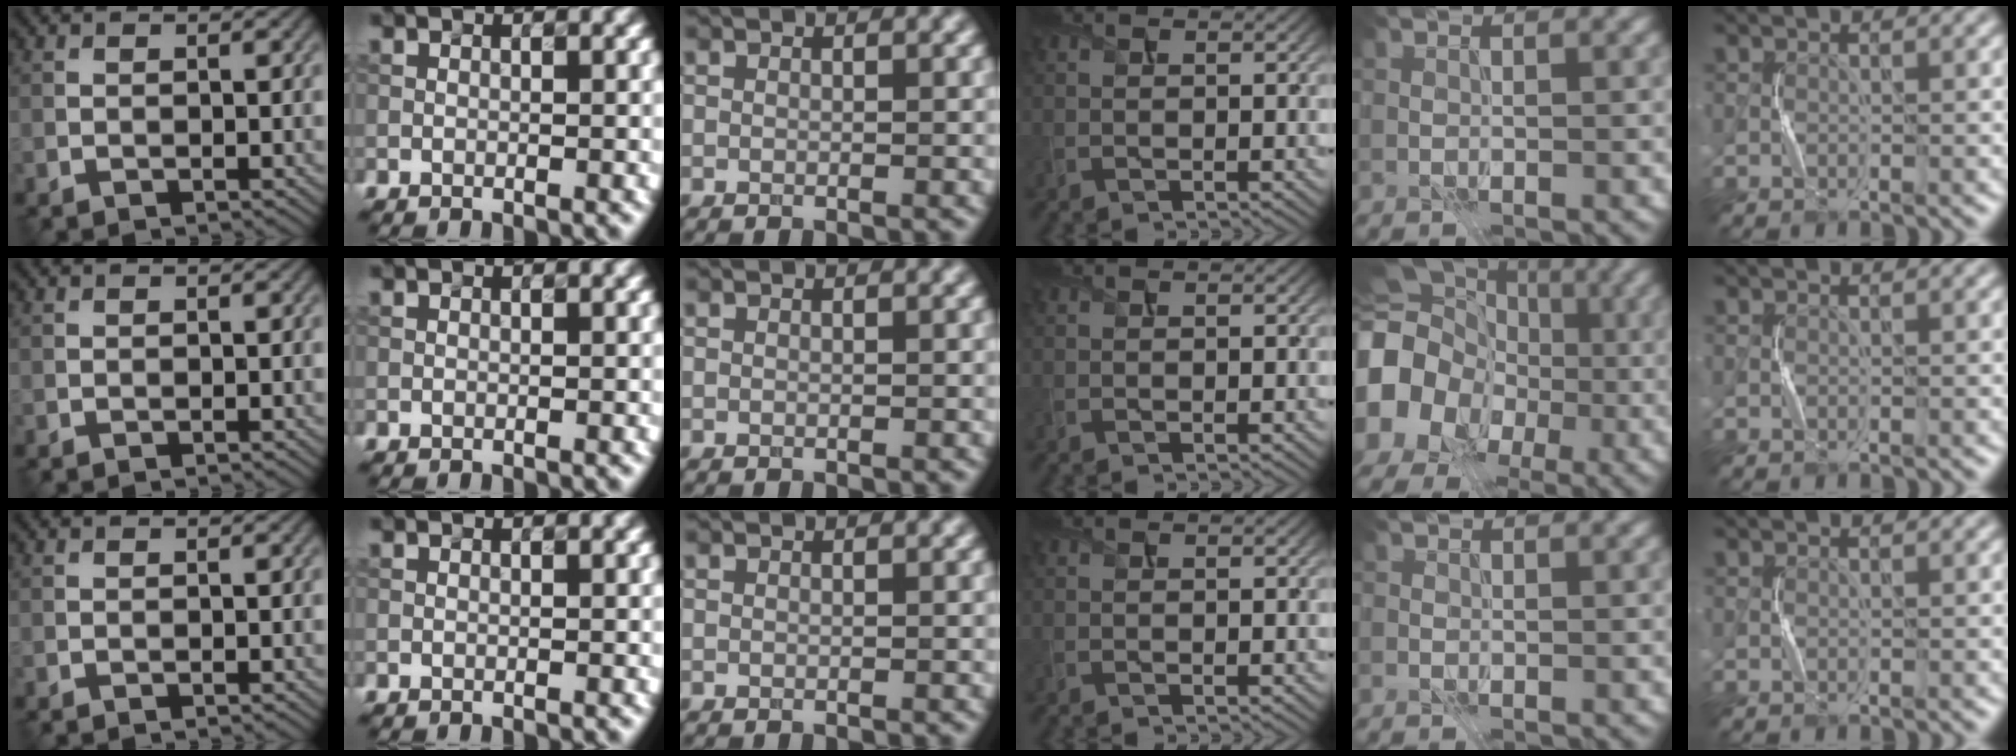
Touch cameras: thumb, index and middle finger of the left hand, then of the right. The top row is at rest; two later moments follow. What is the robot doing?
{"motion": "press", "object": "toy piano key"}